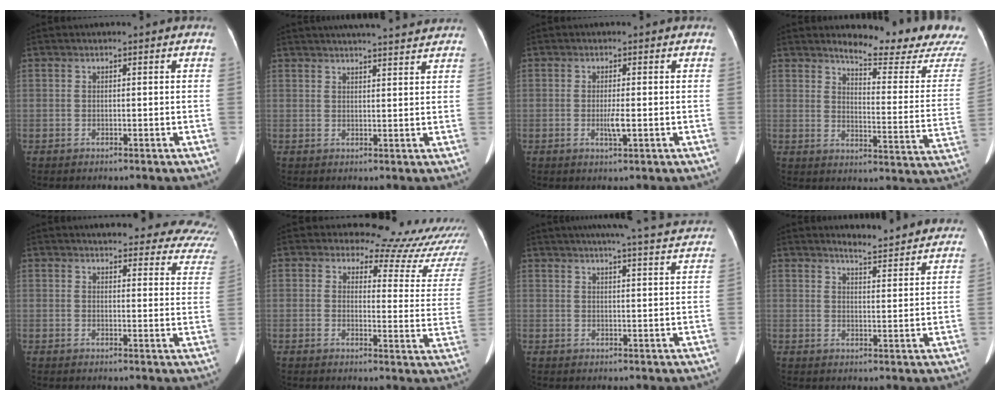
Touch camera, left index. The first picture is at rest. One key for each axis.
{"total": 13.7, "fx": 12.7, "fy": 1.4, "fz": 5.0, "tx": -0.070, "ty": 0.025, "tz": 0.156}
{"total": 2.0, "fx": -0.3, "fy": 0.1, "fz": 2.0, "tx": -0.041, "ty": -0.004, "tz": -0.005}
{"total": 16.7, "fx": 16.1, "fy": 0.0, "fz": 4.5, "tx": -0.061, "ty": -0.119, "tz": 0.179}
{"total": 20.3, "fx": 18.5, "fy": 5.5, "fz": 6.2, "tx": -0.053, "ty": -0.049, "tz": 0.182}
{"total": 15.9, "fx": 15.2, "fy": 4.3, "fz": 1.9, "tx": 0.020, "ty": -0.089, "tz": 0.135}
{"total": 19.2, "fx": 17.7, "fy": 1.1, "fz": 7.2, "tx": -0.103, "ty": -0.002, "tz": 0.210}
{"total": 10.2, "fx": 9.8, "fy": 1.2, "fz": 2.4, "tx": -0.023, "ty": -0.012, "tz": 0.107}